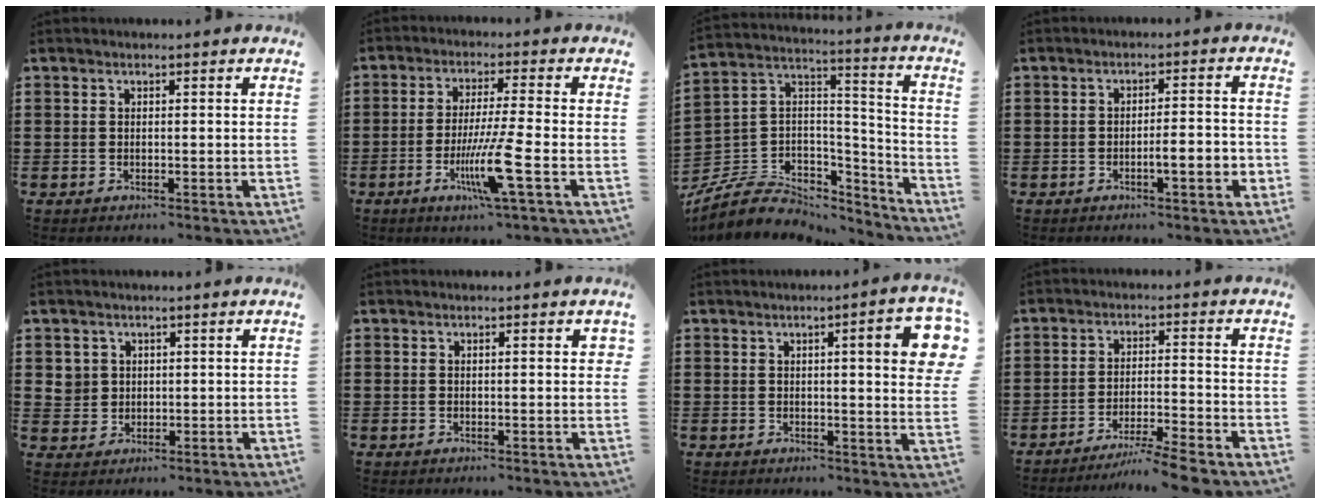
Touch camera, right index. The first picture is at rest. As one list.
[{"total": 9.4, "force": [-3.4, 0.1, 8.8], "torque": [-0.172, -0.021, -0.065]}, {"total": 7.1, "force": [-4.8, 5.0, 1.6], "torque": [-0.052, 0.002, -0.090]}, {"total": 4.2, "force": [-1.6, 0.5, 3.8], "torque": [-0.062, -0.001, -0.028]}, {"total": 3.1, "force": [1.1, 2.8, 0.5], "torque": [-0.023, 0.010, 0.021]}, {"total": 1.0, "force": [0.3, 0.2, 1.0], "torque": [-0.020, 0.002, 0.005]}, {"total": 7.8, "force": [2.5, 1.2, 7.2], "torque": [-0.104, -0.003, 0.034]}, {"total": 5.7, "force": [-5.1, -0.4, 2.5], "torque": [-0.047, -0.014, -0.099]}]